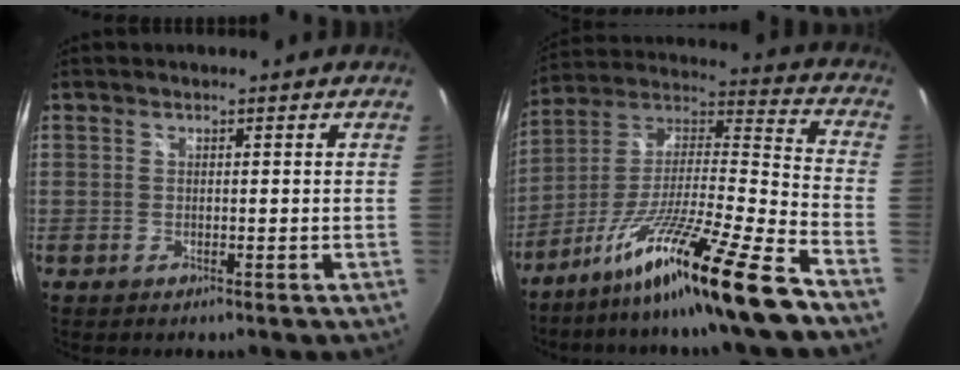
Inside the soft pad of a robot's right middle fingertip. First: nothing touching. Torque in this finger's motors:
{"motor_torque": [2.14, 0.00, 0.42, 0.21]}